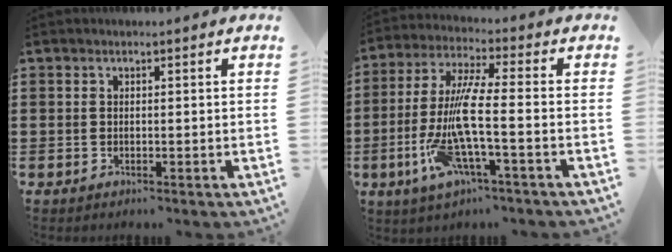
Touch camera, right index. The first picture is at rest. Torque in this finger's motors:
{"motor_torque": [2.14, 0.00, 1.05, 0.21]}